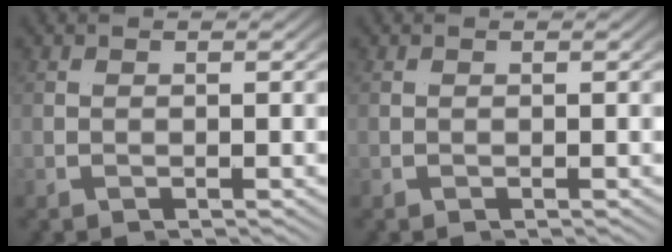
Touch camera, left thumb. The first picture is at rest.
{"total": 0.0}